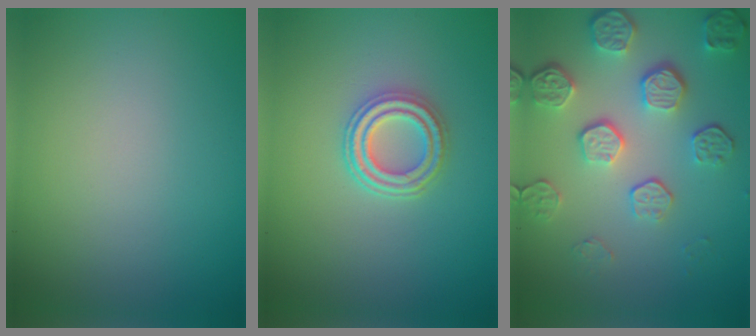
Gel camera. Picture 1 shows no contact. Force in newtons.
{"total": 3.6, "press": 3.0, "slide": 2.0}
{"total": 5.7, "press": 4.3, "slide": 3.7}